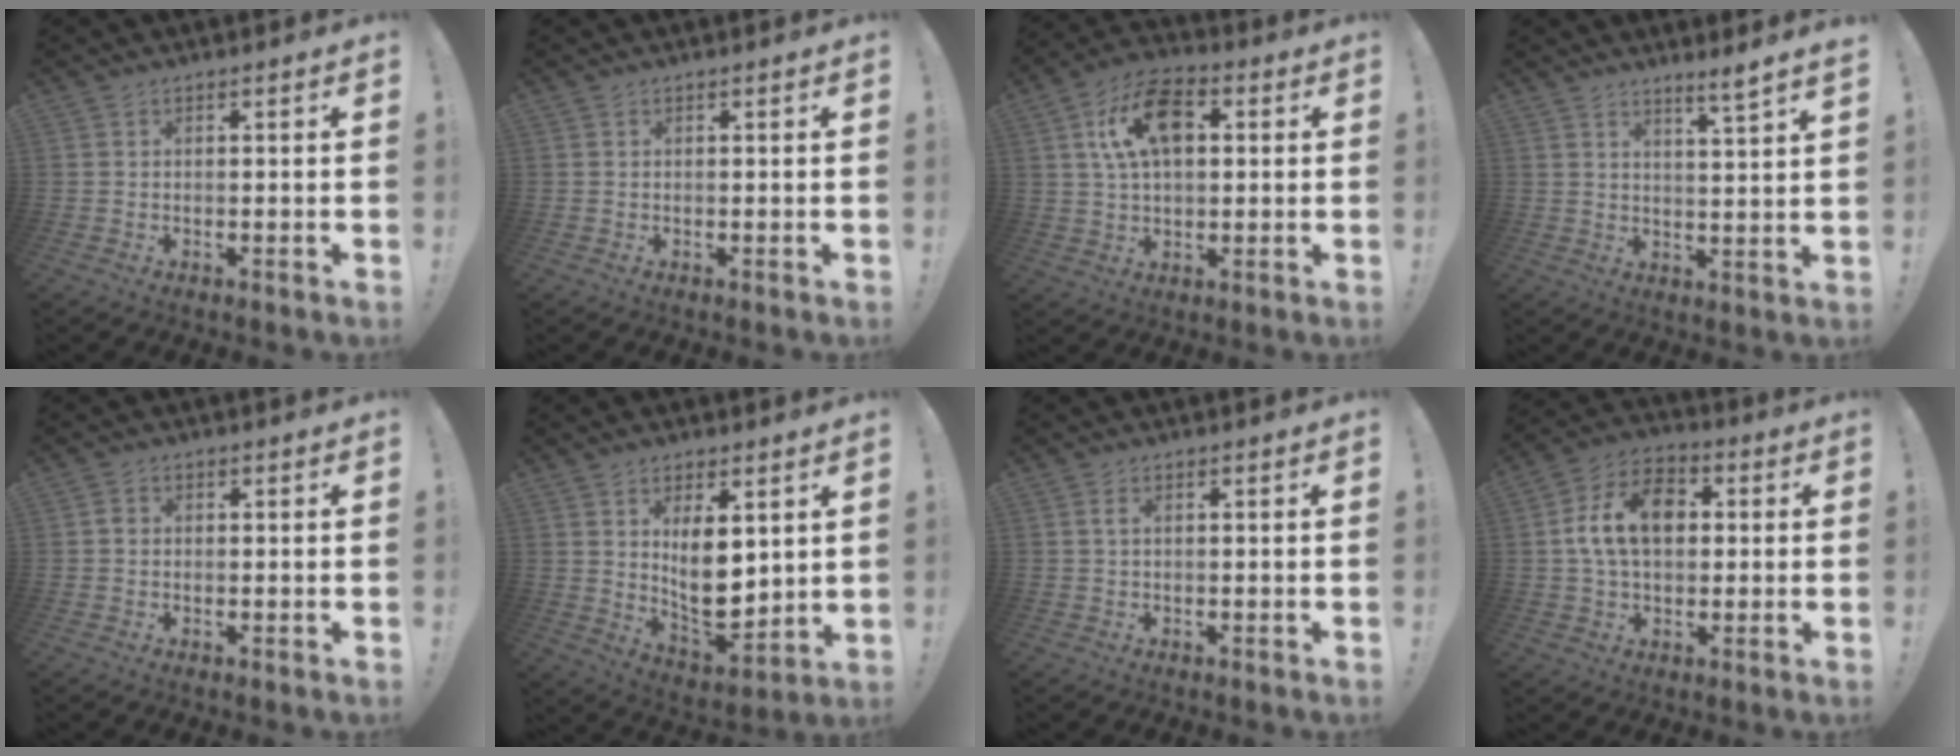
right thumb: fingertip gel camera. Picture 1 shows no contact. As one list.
[{"total": 0.0}, {"total": 15.3, "force": [4.5, 9.3, 11.3], "torque": [-0.190, 0.009, 0.085]}, {"total": 5.2, "force": [4.0, -1.2, 3.0], "torque": [-0.033, -0.040, 0.060]}, {"total": 1.4, "force": [-0.5, 1.3, 0.4], "torque": [0.003, 0.002, -0.011]}, {"total": 11.5, "force": [3.4, 6.4, 9.0], "torque": [-0.136, -0.045, 0.067]}, {"total": 1.2, "force": [0.1, 0.6, 1.0], "torque": [-0.021, 0.003, 0.001]}, {"total": 14.7, "force": [2.1, 10.2, 10.4], "torque": [-0.169, 0.010, 0.039]}]